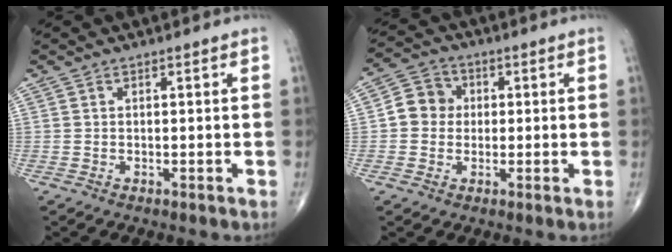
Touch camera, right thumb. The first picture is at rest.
{"total": 6.2, "force": [0.2, 5.7, 2.4], "torque": [-0.021, 0.014, -0.009]}